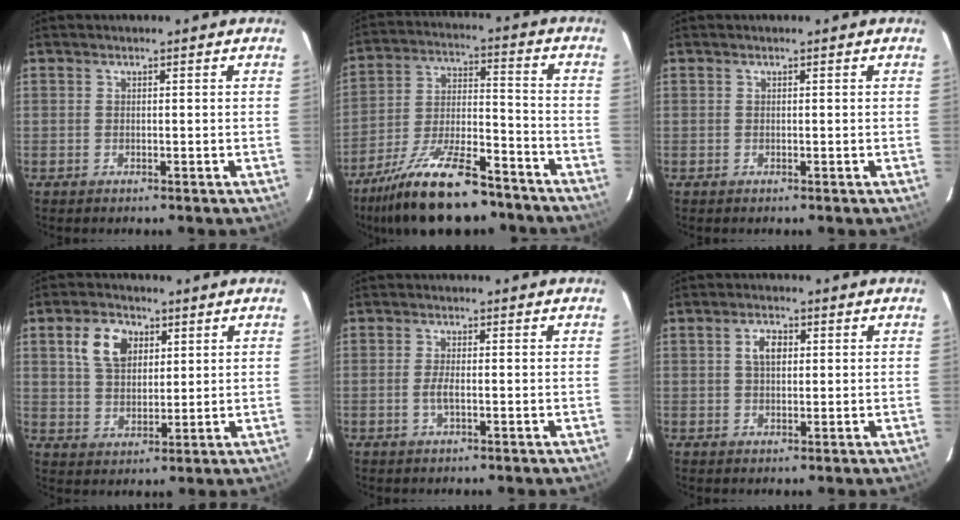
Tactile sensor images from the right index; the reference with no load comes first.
{"total": 20.5, "force": [-15.8, 6.3, 11.5], "torque": [-0.219, -0.015, -0.253]}
{"total": 0.0}
{"total": 8.3, "force": [3.5, 5.5, 5.2], "torque": [-0.100, 0.018, 0.066]}
{"total": 2.1, "force": [-0.6, 0.4, 2.0], "torque": [-0.040, -0.004, -0.012]}
{"total": 3.6, "force": [0.9, 2.1, 2.7], "torque": [-0.049, 0.010, 0.018]}